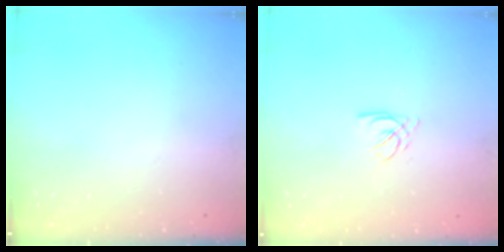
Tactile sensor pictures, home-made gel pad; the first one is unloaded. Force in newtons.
{"total": 2.3, "press": 2.3, "slide": 0.3}